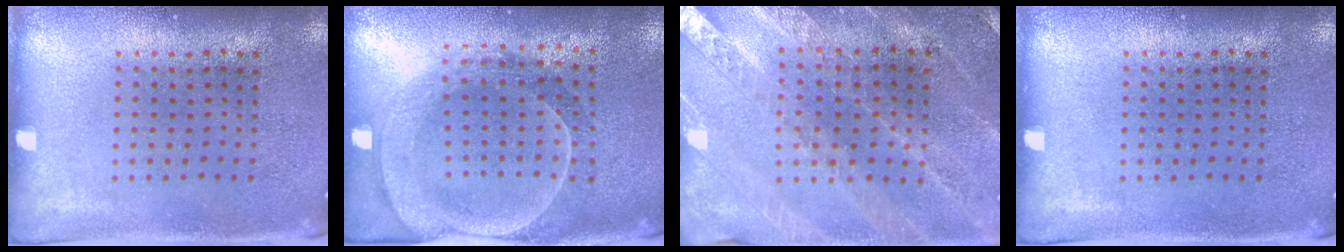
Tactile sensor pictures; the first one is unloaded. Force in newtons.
{"total": 2.2, "press": 2.1, "slide": 0.9}
{"total": 1.5, "press": 1.5, "slide": 0.2}
{"total": 0.0}